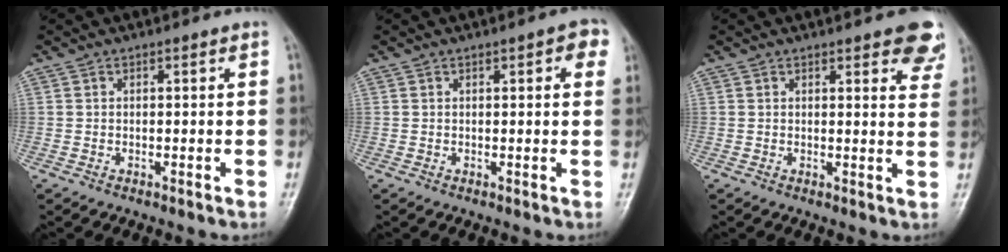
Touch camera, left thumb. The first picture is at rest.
{"total": 3.9, "force": [1.7, 1.3, 3.3], "torque": [-0.026, 0.000, 0.012]}
{"total": 8.0, "force": [5.4, 2.7, 5.3], "torque": [-0.033, -0.023, 0.057]}